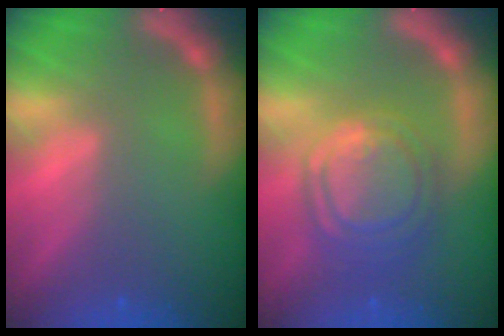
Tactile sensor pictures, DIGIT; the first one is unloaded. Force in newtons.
{"total": 8.0}